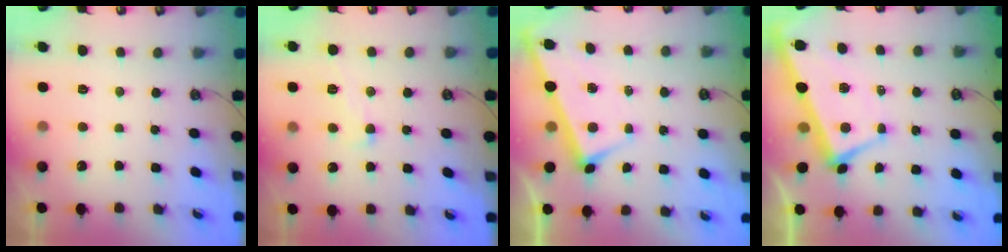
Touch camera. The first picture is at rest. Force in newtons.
{"total": 1.0, "press": 0.7, "slide": 0.7}
{"total": 3.0, "press": 3.0, "slide": 0.1}
{"total": 1.9, "press": 1.7, "slide": 0.8}